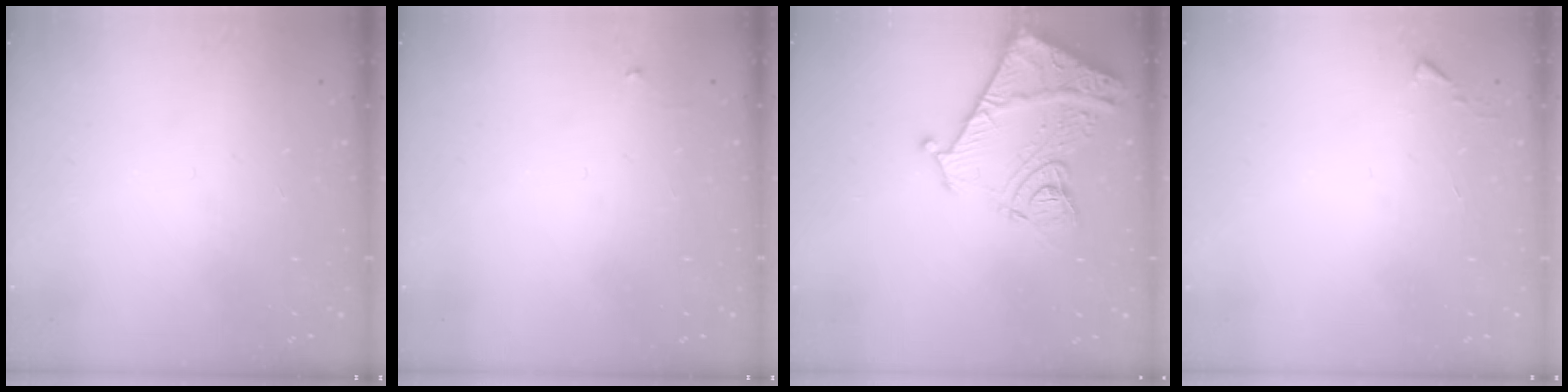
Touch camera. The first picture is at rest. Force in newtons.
{"total": 2.5, "press": 2.5, "slide": 0.4}
{"total": 17.2, "press": 17.1, "slide": 2.0}
{"total": 1.1, "press": 1.1, "slide": 0.1}